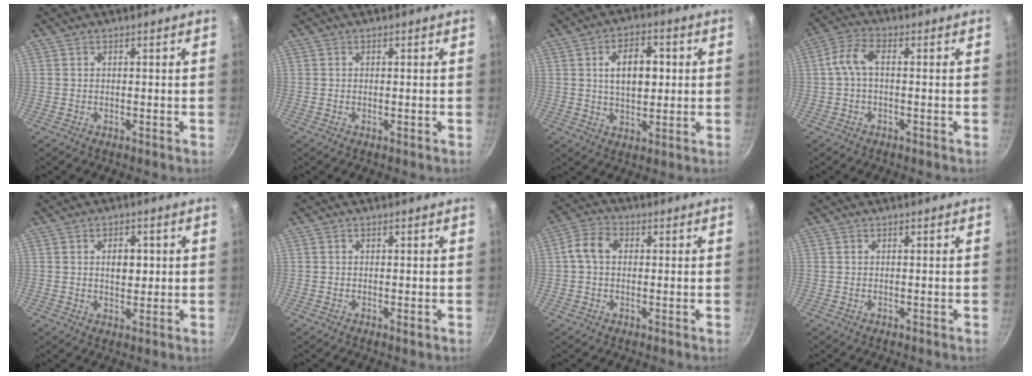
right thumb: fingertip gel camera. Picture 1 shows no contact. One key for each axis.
{"total": 0.0}
{"total": 9.6, "fx": 1.7, "fy": 5.6, "fz": 7.6, "tx": -0.098, "ty": 0.002, "tz": 0.028}
{"total": 5.3, "fx": 0.1, "fy": 2.5, "fz": 4.6, "tx": -0.099, "ty": 0.017, "tz": -0.007}
{"total": 4.6, "fx": 0.8, "fy": 2.9, "fz": 3.5, "tx": -0.032, "ty": -0.003, "tz": 0.013}
{"total": 0.6, "fx": -0.2, "fy": 0.2, "fz": 0.6, "tx": -0.009, "ty": -0.003, "tz": -0.005}
{"total": 5.9, "fx": 0.6, "fy": 4.2, "fz": 4.1, "tx": -0.076, "ty": 0.019, "tz": 0.005}
{"total": 0.0}